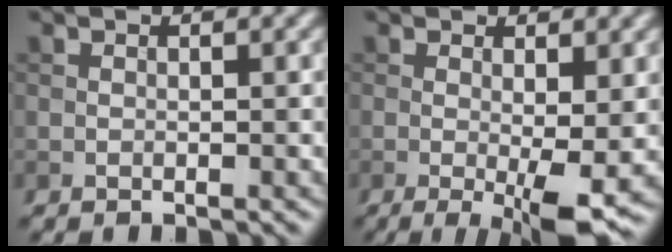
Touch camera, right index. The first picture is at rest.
{"total": 5.8, "force": [-1.1, 1.1, 5.6], "torque": [-0.089, -0.018, -0.013]}